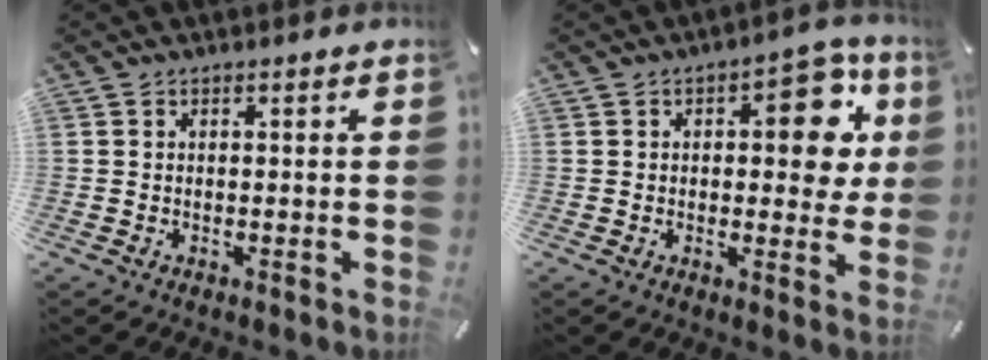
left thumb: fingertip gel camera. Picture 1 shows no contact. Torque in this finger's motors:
{"motor_torque": [1.50, 1.91, 0.58, -0.53, 0.04]}